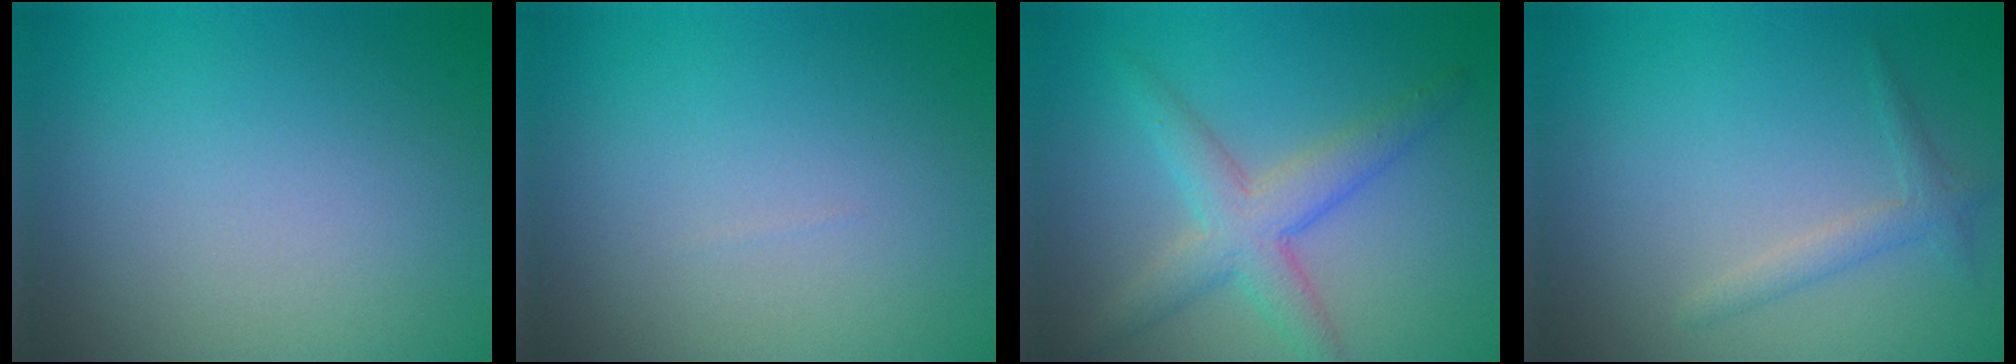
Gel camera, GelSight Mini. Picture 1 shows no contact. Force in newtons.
{"total": 0.0}
{"total": 4.3, "press": 4.2, "slide": 0.1}
{"total": 1.5, "press": 1.5, "slide": 0.0}